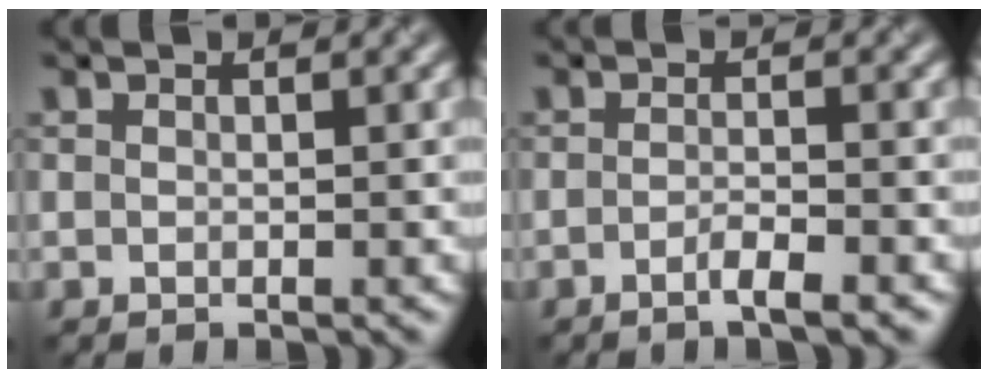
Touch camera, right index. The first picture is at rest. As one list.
[{"total": 2.2, "force": [-1.1, 0.4, 1.8], "torque": [-0.026, 0.004, -0.025]}]